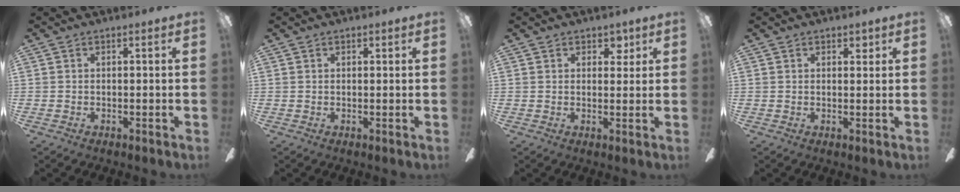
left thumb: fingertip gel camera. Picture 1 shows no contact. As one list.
[{"total": 0.8, "force": [0.5, 0.7, 0.0], "torque": [0.007, 0.000, 0.007]}, {"total": 3.4, "force": [2.1, 2.5, 0.9], "torque": [-0.001, -0.003, 0.034]}, {"total": 1.8, "force": [1.2, 1.2, 0.6], "torque": [-0.004, 0.002, 0.019]}]